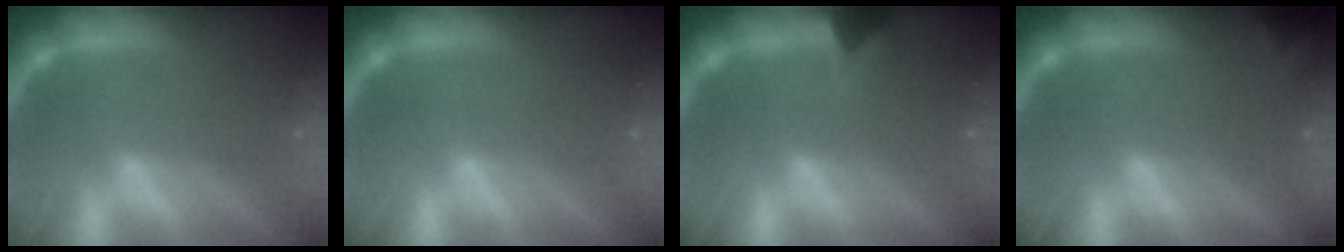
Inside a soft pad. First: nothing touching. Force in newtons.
{"total": 0.0}
{"total": 2.4}
{"total": 2.4}